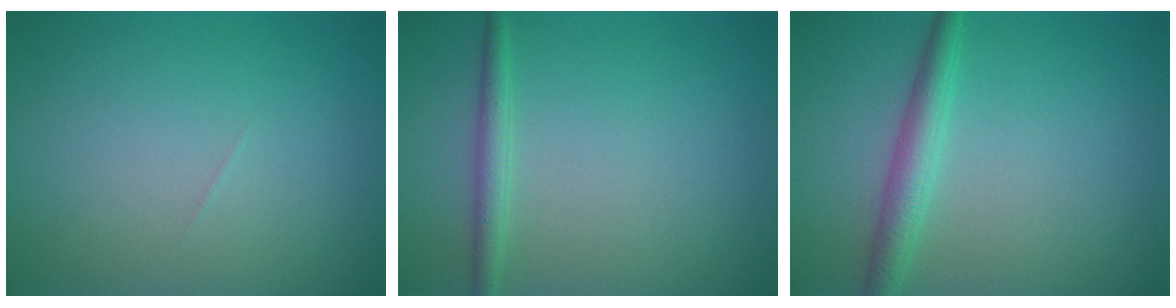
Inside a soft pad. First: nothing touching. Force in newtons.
{"total": 1.8, "press": 1.8, "slide": 0.1}
{"total": 2.8, "press": 2.8, "slide": 0.1}